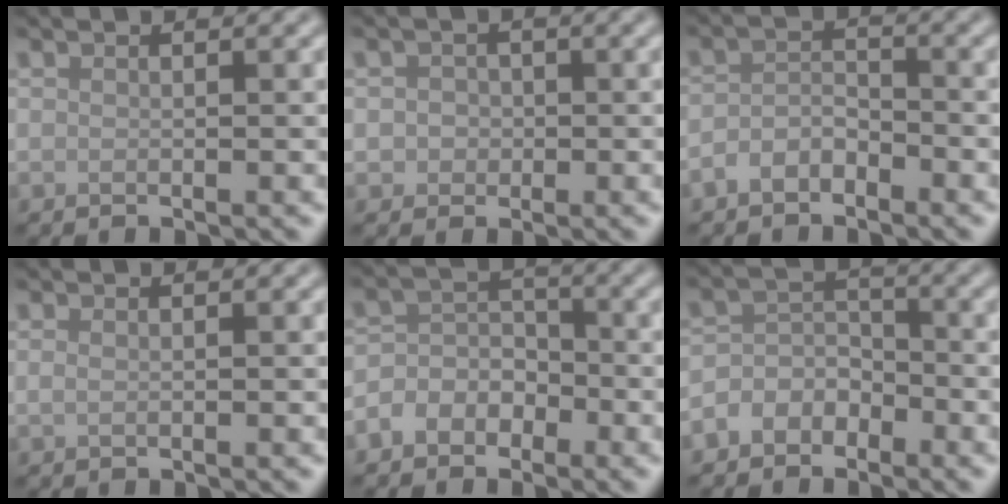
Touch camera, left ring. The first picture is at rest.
{"total": 1.6, "force": [-0.1, 1.6, 0.5], "torque": [0.007, -0.005, -0.004]}
{"total": 2.1, "force": [-1.5, 1.1, 0.9], "torque": [-0.019, 0.007, -0.033]}
{"total": 0.5, "force": [0.2, 0.2, 0.4], "torque": [-0.009, 0.002, 0.004]}
{"total": 3.4, "force": [-1.9, 2.6, 1.0], "torque": [0.005, 0.013, -0.051]}
{"total": 3.1, "force": [-2.0, 2.3, 0.8], "torque": [0.011, 0.014, -0.052]}